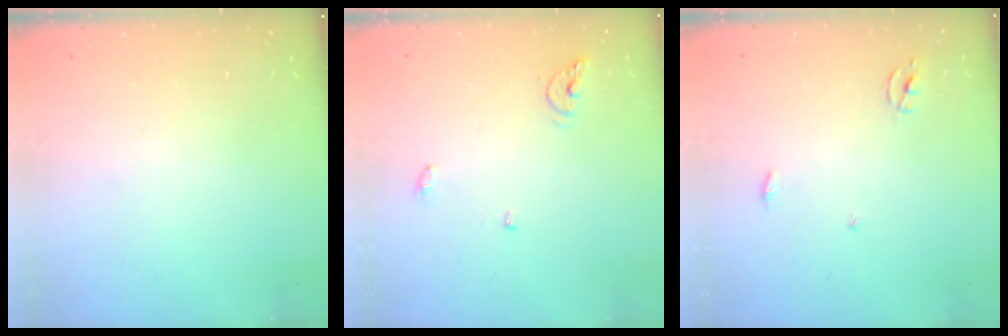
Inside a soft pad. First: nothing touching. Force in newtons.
{"total": 6.2, "press": 6.2, "slide": 0.4}
{"total": 2.3, "press": 2.3, "slide": 0.1}